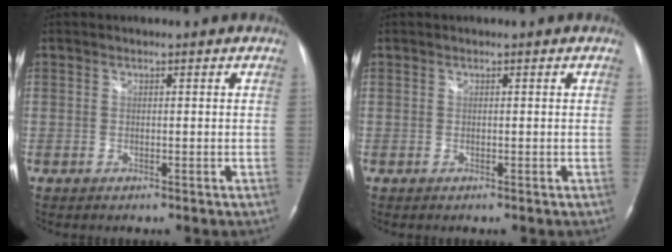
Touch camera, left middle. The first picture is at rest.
{"total": 0.0}